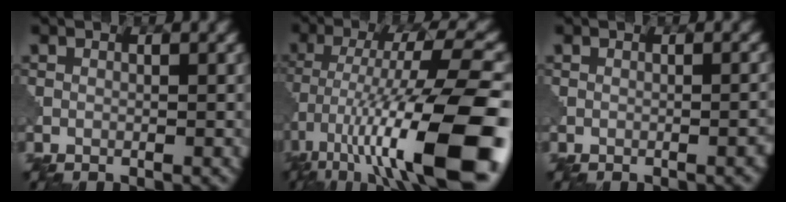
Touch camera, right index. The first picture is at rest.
{"total": 14.6, "force": [-6.4, 3.7, 12.6], "torque": [-0.208, 0.009, -0.099]}
{"total": 1.3, "force": [-0.5, 0.4, 1.2], "torque": [-0.008, 0.005, -0.006]}